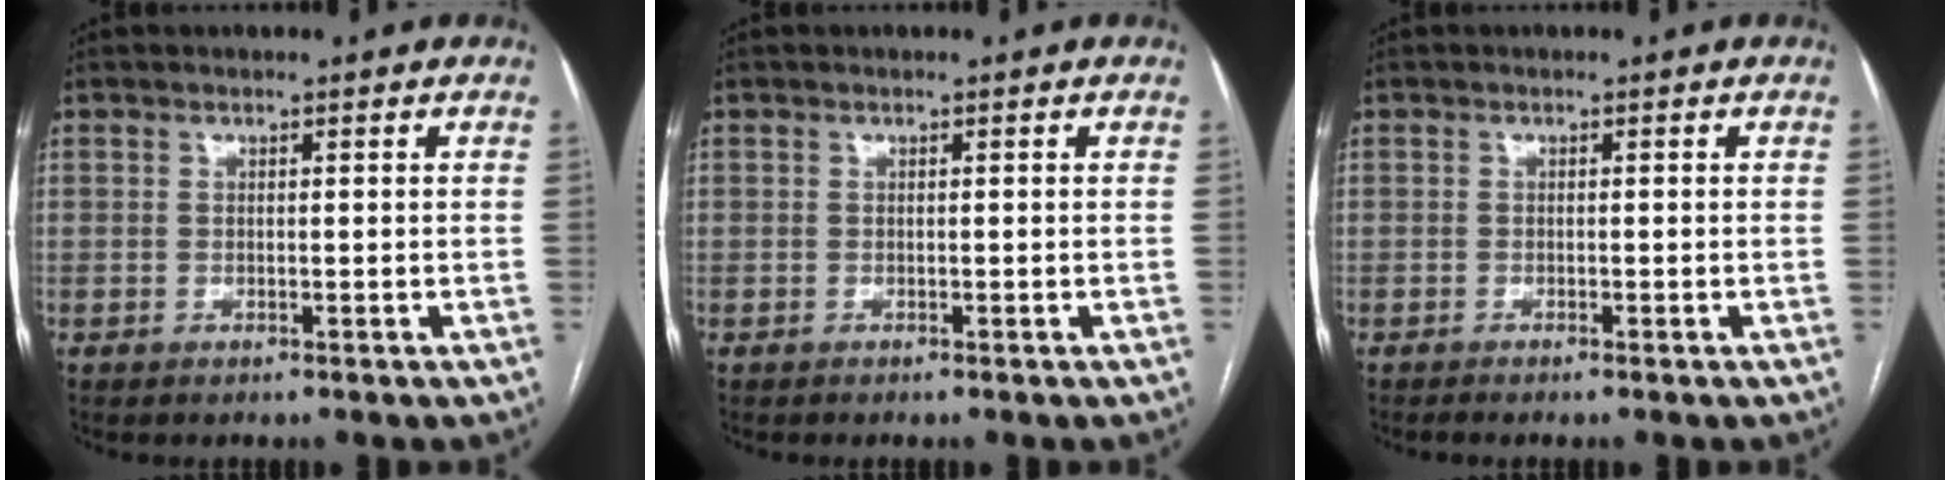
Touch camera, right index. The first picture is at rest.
{"total": 0.0}
{"total": 1.5, "force": [-1.3, 0.0, 0.9], "torque": [-0.013, -0.002, -0.017]}